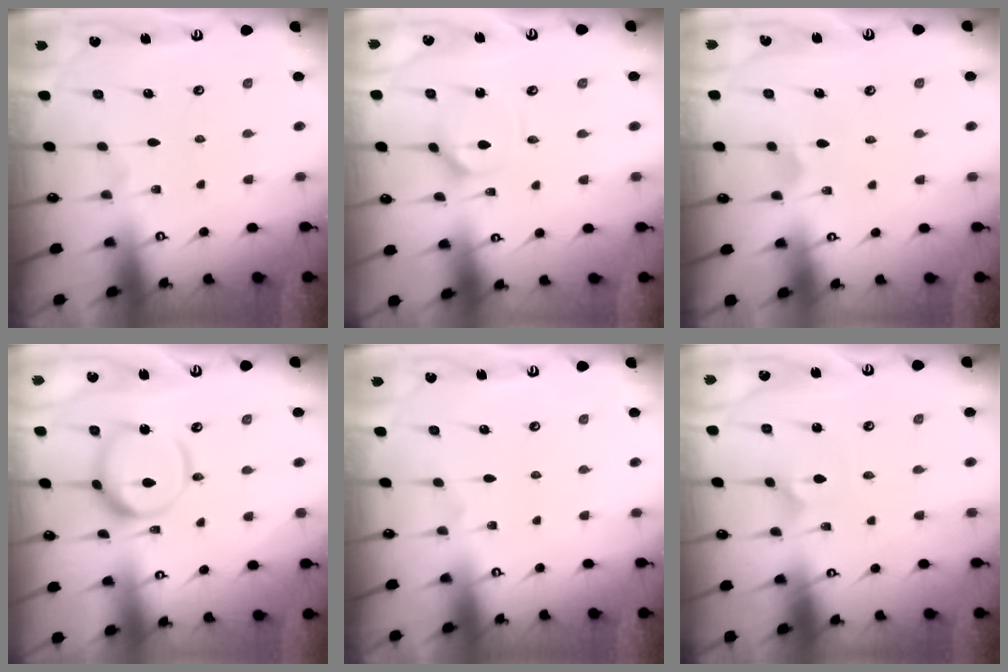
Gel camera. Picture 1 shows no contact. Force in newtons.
{"total": 3.2, "press": 3.2, "slide": 0.4}
{"total": 4.6, "press": 4.6, "slide": 0.3}
{"total": 13.3, "press": 13.3, "slide": 1.3}
{"total": 0.0}
{"total": 2.1, "press": 2.1, "slide": 0.1}